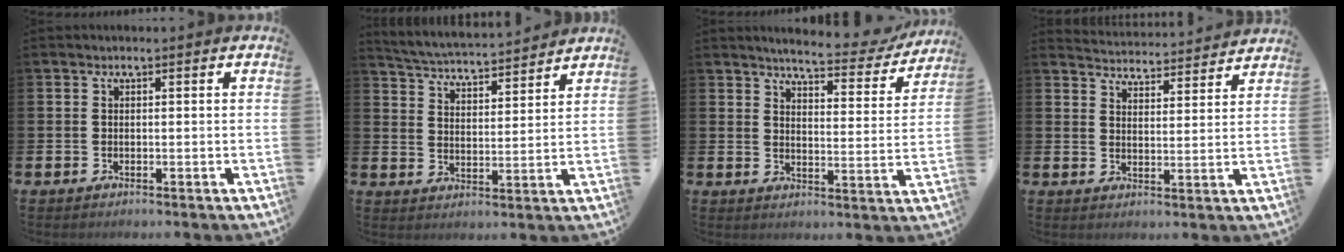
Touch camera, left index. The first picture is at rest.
{"total": 4.9, "force": [4.8, 0.3, 0.4], "torque": [-0.032, -0.040, 0.082]}
{"total": 5.2, "force": [4.9, 0.7, 1.5], "torque": [-0.039, -0.036, 0.079]}
{"total": 4.6, "force": [4.6, 0.3, -0.3], "torque": [-0.009, -0.040, 0.079]}